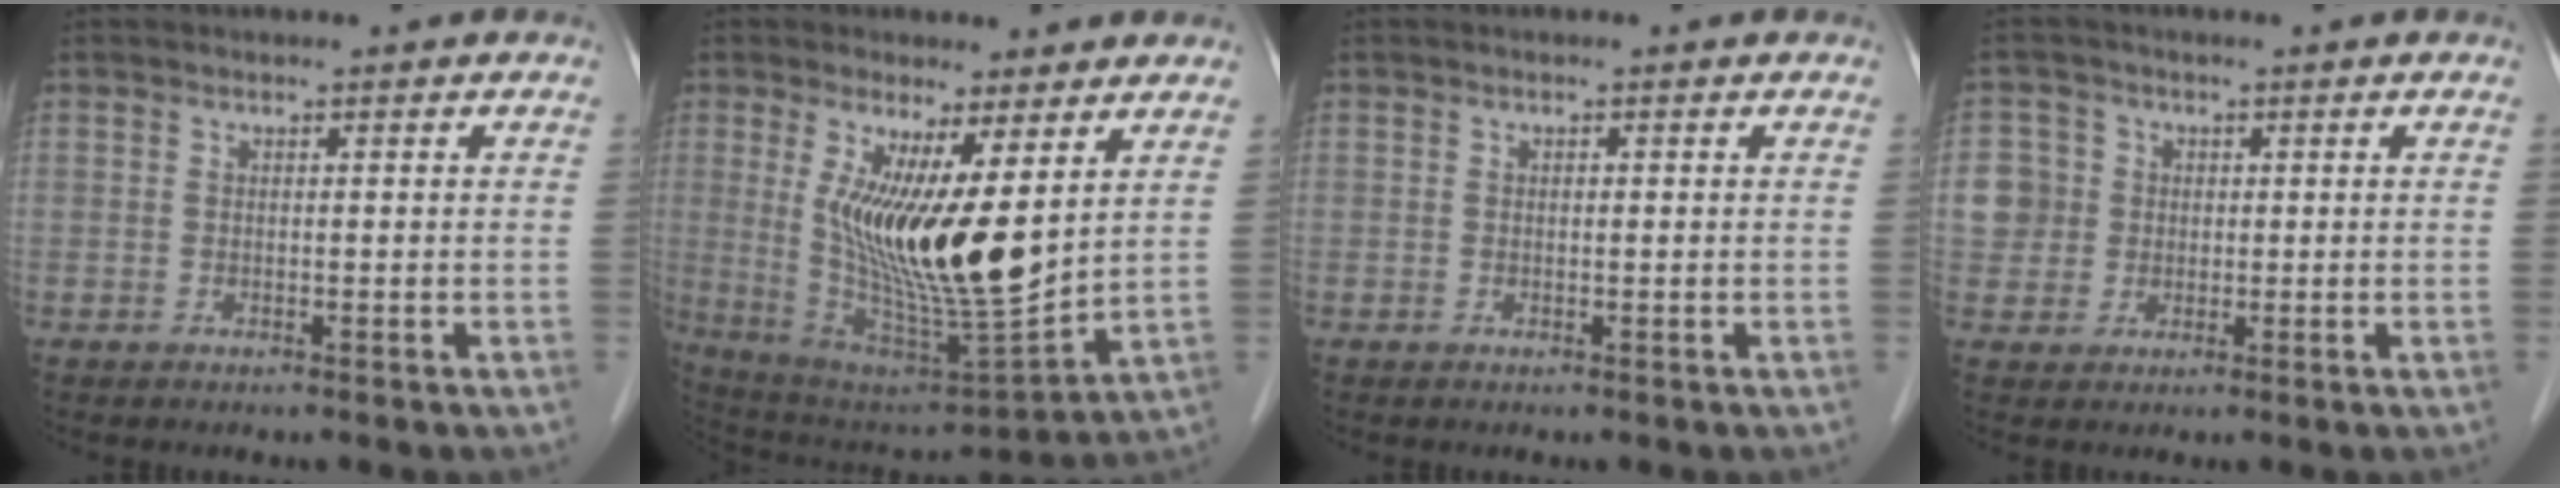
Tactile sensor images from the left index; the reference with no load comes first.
{"total": 14.7, "force": [3.8, 2.3, 14.0], "torque": [-0.258, -0.025, 0.081]}
{"total": 0.0}
{"total": 4.6, "force": [0.2, 4.5, 0.5], "torque": [-0.014, 0.016, 0.007]}